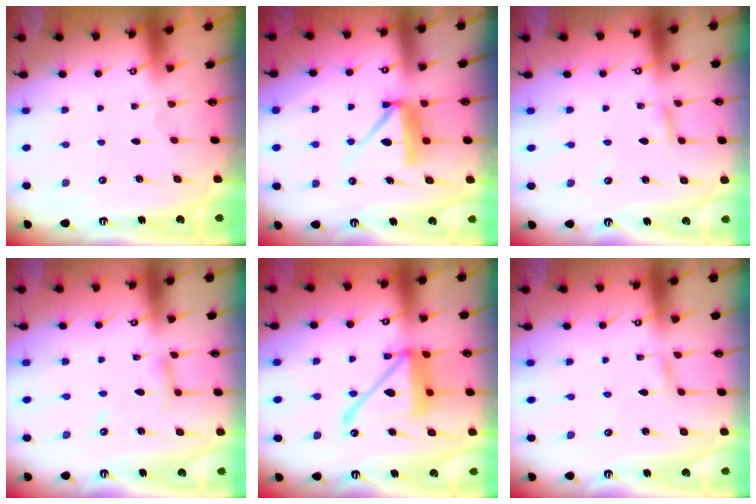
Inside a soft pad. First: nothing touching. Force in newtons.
{"total": 9.5, "press": 9.4, "slide": 0.5}
{"total": 2.0, "press": 2.0, "slide": 0.1}
{"total": 7.8, "press": 7.7, "slide": 0.6}
{"total": 16.6, "press": 16.5, "slide": 1.8}
{"total": 2.3, "press": 2.3, "slide": 0.2}